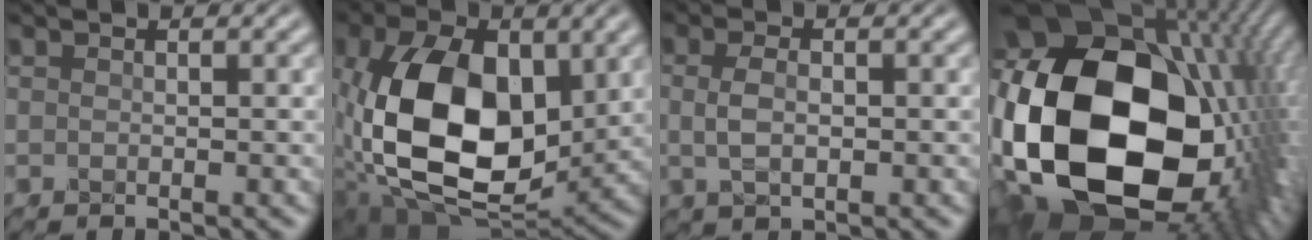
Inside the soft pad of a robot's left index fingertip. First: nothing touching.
{"total": 13.9, "force": [0.1, 8.7, 10.8], "torque": [-0.214, -0.014, 0.006]}
{"total": 2.2, "force": [-0.3, 1.0, 1.9], "torque": [-0.045, 0.001, -0.006]}
{"total": 23.1, "force": [0.1, 15.1, 17.4], "torque": [-0.396, -0.030, 0.026]}